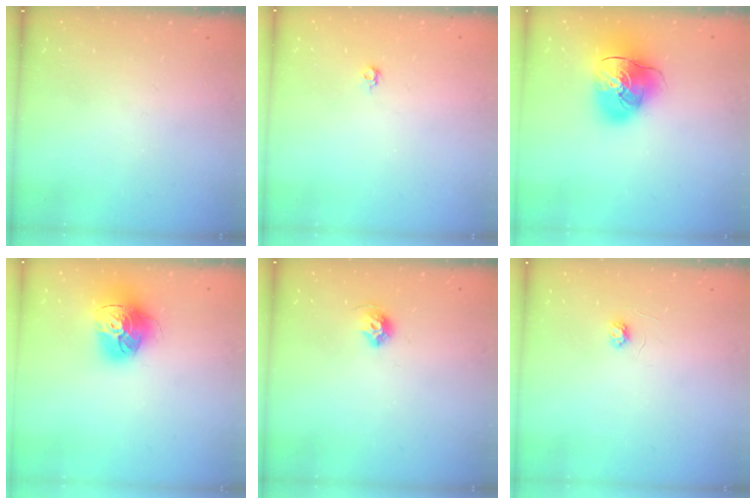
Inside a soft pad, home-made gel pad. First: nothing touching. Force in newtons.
{"total": 3.7, "press": 3.6, "slide": 0.7}
{"total": 18.6, "press": 18.3, "slide": 3.1}
{"total": 17.0, "press": 16.9, "slide": 1.7}
{"total": 7.3, "press": 7.3, "slide": 0.8}
{"total": 3.1, "press": 3.1, "slide": 0.4}